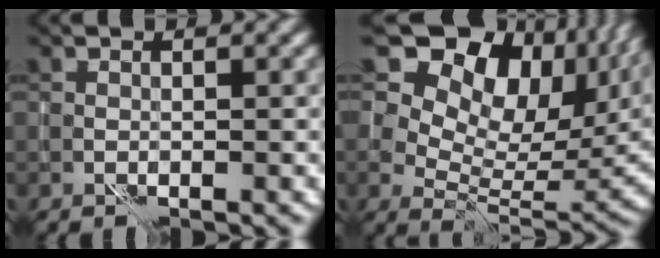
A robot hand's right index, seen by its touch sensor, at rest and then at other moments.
{"total": 17.1, "force": [8.1, 10.1, 11.1], "torque": [-0.186, 0.043, 0.140]}